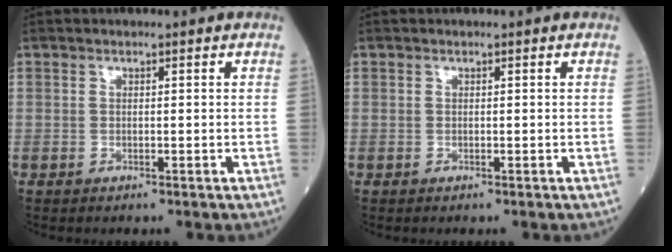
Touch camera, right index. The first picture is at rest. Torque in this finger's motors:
{"motor_torque": [0.00, 0.00, 0.00, 0.00]}